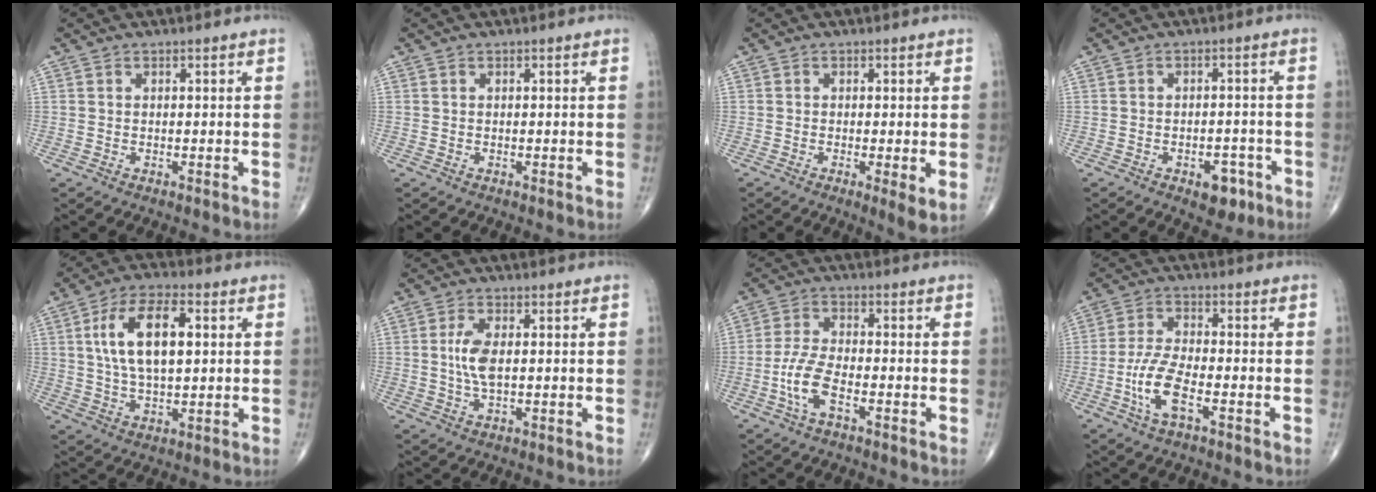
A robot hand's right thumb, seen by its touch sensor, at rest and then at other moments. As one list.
[{"total": 0.0}, {"total": 3.6, "force": [-0.6, 0.7, 3.5], "torque": [-0.064, -0.015, -0.014]}, {"total": 5.4, "force": [-2.8, 3.0, 3.4], "torque": [-0.027, 0.016, -0.034]}, {"total": 13.5, "force": [2.7, 6.5, 11.5], "torque": [-0.203, 0.006, 0.049]}, {"total": 5.3, "force": [0.3, 2.3, 4.8], "torque": [-0.105, 0.000, 0.004]}, {"total": 6.4, "force": [-2.6, 2.4, 5.3], "torque": [-0.123, 0.017, -0.052]}, {"total": 8.0, "force": [-3.1, 2.7, 6.8], "torque": [-0.151, 0.015, -0.061]}]